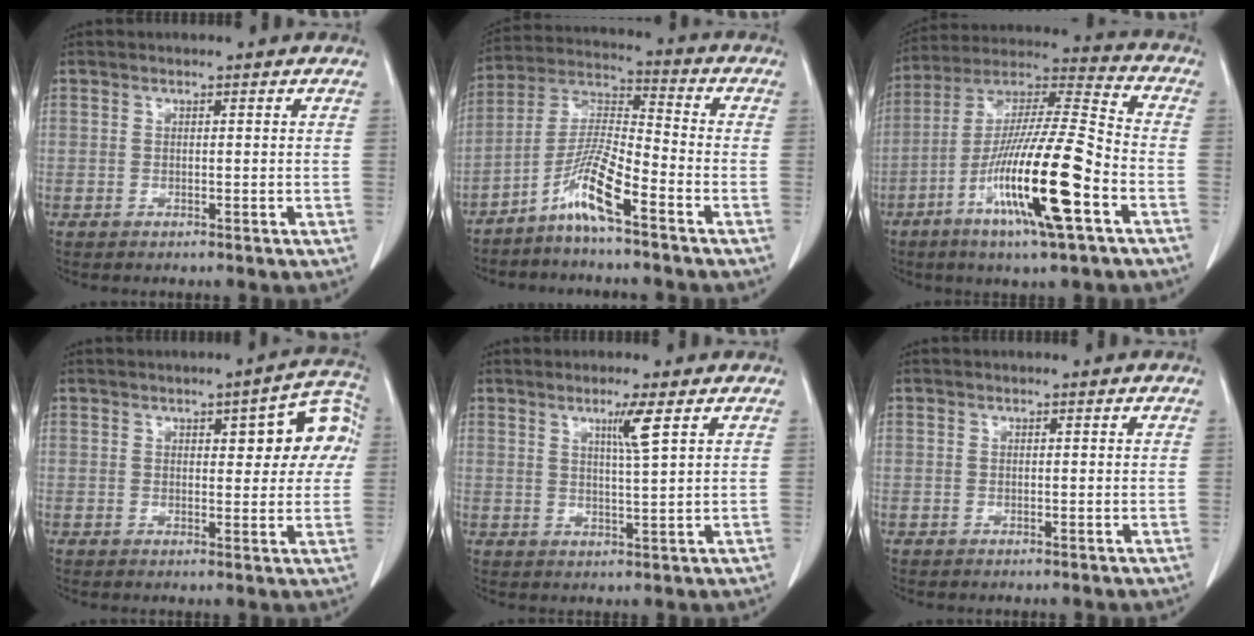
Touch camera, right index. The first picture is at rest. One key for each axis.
{"total": 8.9, "fx": -5.6, "fy": 0.3, "fz": 6.9, "tx": -0.144, "ty": -0.003, "tz": -0.117}
{"total": 19.3, "fx": -7.7, "fy": 1.0, "fz": 17.6, "tx": -0.344, "ty": -0.020, "tz": -0.143}
{"total": 9.2, "fx": 2.4, "fy": 3.1, "fz": 8.4, "tx": -0.083, "ty": 0.027, "tz": 0.025}
{"total": 3.9, "fx": 1.9, "fy": -0.8, "fz": 3.2, "tx": -0.058, "ty": -0.008, "tz": 0.035}
{"total": 0.0}